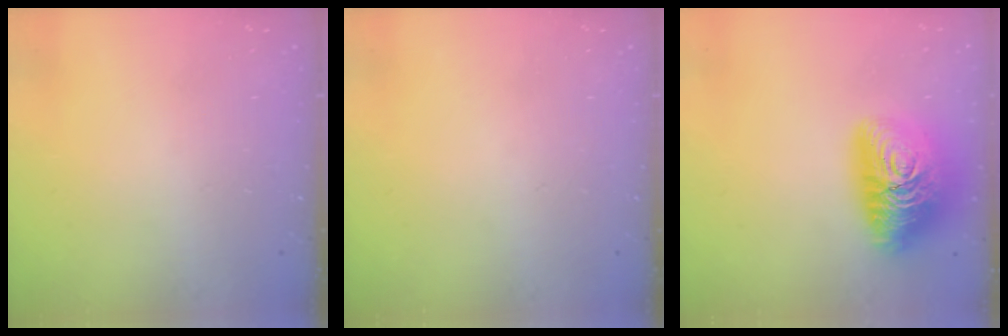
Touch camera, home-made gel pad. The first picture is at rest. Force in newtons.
{"total": 0.0}
{"total": 20.7, "press": 20.7, "slide": 1.1}